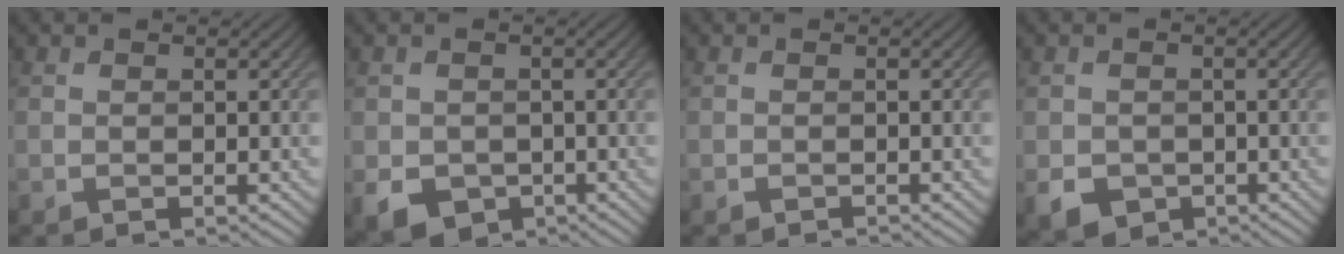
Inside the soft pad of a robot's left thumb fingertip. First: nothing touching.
{"total": 4.5, "force": [-1.7, 3.7, 1.8], "torque": [-0.046, -0.019, -0.031]}
{"total": 0.6, "force": [-0.5, 0.1, 0.2], "torque": [-0.002, -0.002, -0.010]}
{"total": 3.8, "force": [-1.5, 3.1, 1.4], "torque": [-0.033, -0.016, -0.028]}